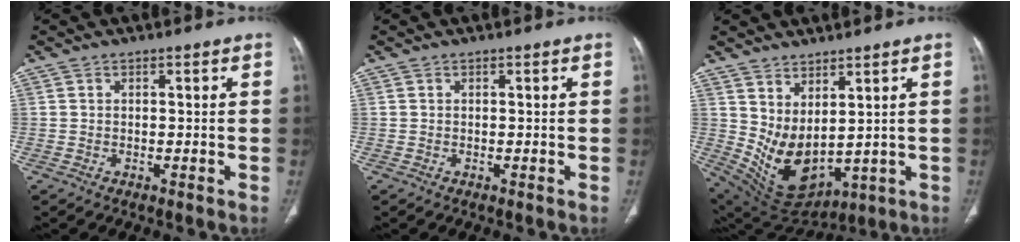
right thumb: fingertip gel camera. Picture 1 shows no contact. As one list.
[{"total": 0.0}, {"total": 11.6, "force": [3.2, 6.1, 9.3], "torque": [-0.158, -0.036, 0.095]}]